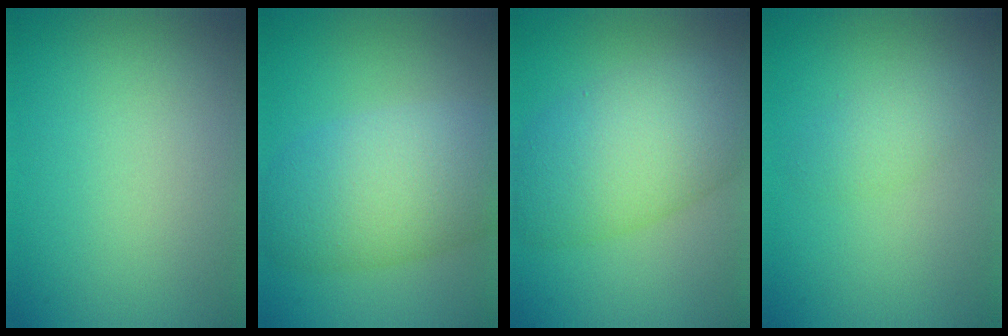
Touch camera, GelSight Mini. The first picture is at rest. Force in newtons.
{"total": 7.9, "press": 7.9, "slide": 0.4}
{"total": 8.0, "press": 8.0, "slide": 0.2}
{"total": 1.7, "press": 1.7, "slide": 0.1}